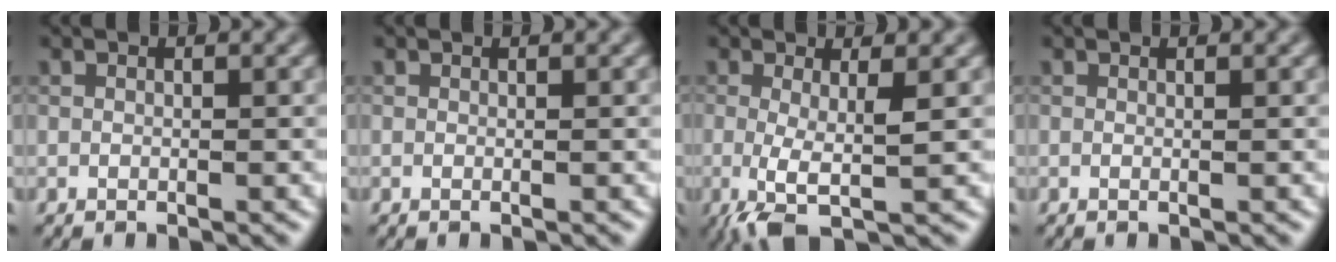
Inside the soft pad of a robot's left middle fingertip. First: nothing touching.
{"total": 0.0}
{"total": 3.1, "force": [-0.3, 0.4, 3.0], "torque": [-0.066, -0.008, -0.010]}
{"total": 0.0}